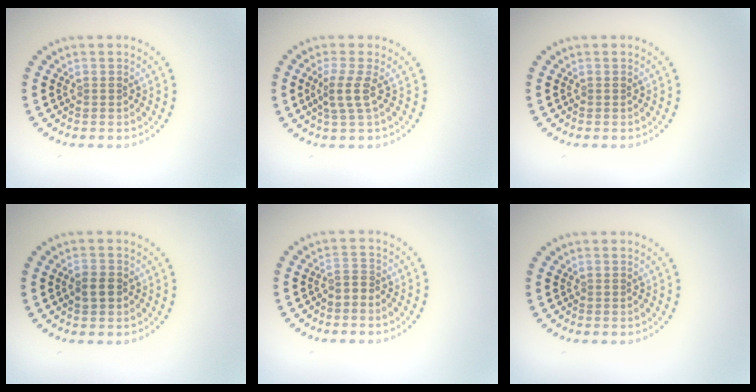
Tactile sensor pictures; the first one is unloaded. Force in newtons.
{"total": 2.2, "press": 1.7, "slide": 1.4}
{"total": 0.0}
{"total": 1.8, "press": 1.8, "slide": 0.2}
{"total": 1.0, "press": 0.8, "slide": 0.7}
{"total": 0.0}